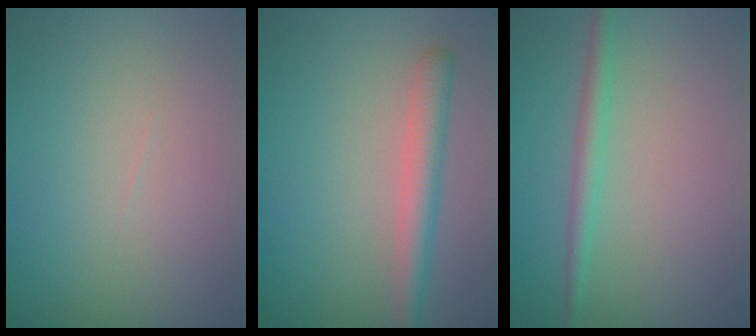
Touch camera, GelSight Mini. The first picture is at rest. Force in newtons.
{"total": 2.8, "press": 2.8, "slide": 0.1}
{"total": 1.8, "press": 1.8, "slide": 0.1}